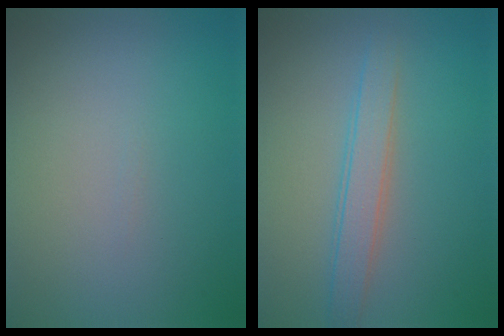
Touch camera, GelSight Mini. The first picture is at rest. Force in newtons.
{"total": 2.6, "press": 2.6, "slide": 0.0}